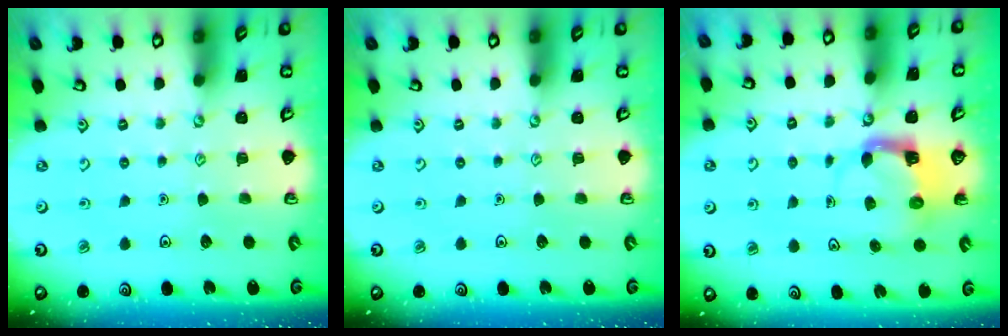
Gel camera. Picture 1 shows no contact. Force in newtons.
{"total": 0.0}
{"total": 4.0, "press": 3.9, "slide": 0.6}